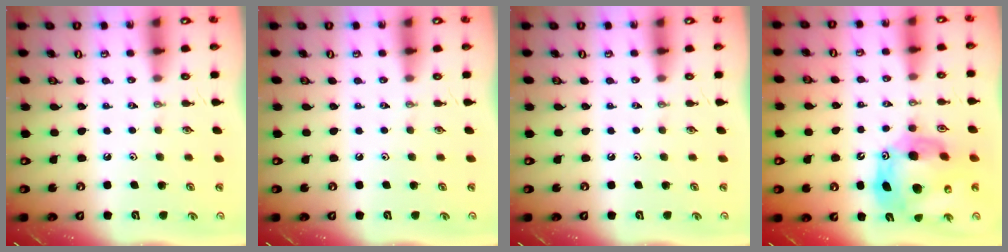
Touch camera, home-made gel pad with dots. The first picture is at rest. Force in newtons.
{"total": 0.0}
{"total": 0.0}
{"total": 17.8, "press": 17.7, "slide": 1.7}